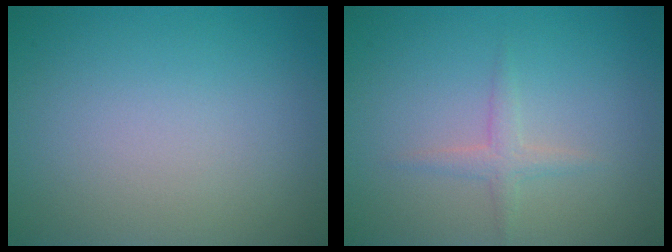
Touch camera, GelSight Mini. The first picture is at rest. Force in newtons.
{"total": 1.4, "press": 1.4, "slide": 0.1}